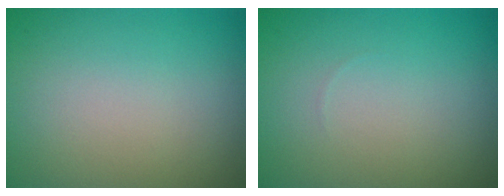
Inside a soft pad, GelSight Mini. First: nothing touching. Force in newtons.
{"total": 0.0}